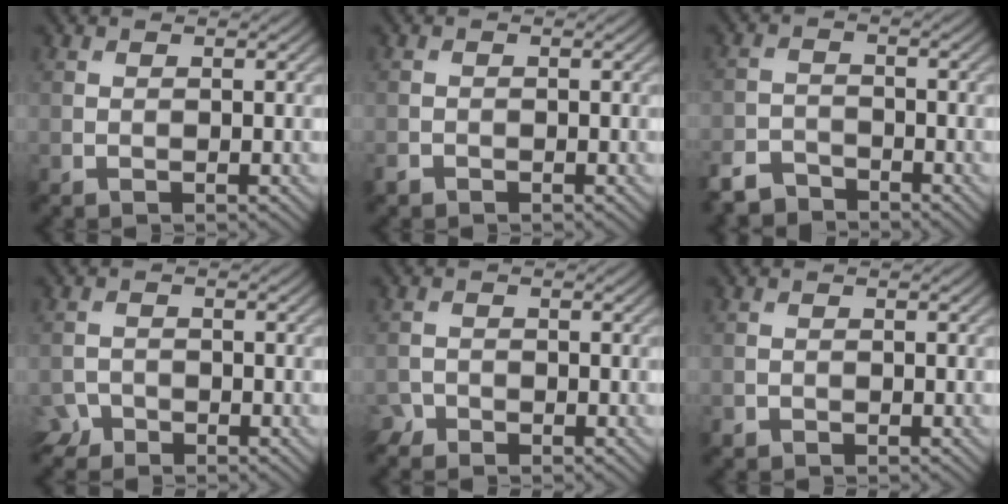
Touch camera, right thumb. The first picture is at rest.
{"total": 0.9, "force": [-0.7, 0.5, 0.1], "torque": [-0.004, -0.003, -0.016]}
{"total": 4.4, "force": [-4.0, 1.5, 1.0], "torque": [-0.019, -0.006, -0.087]}
{"total": 2.1, "force": [-1.7, 1.1, 0.3], "torque": [-0.006, -0.001, -0.042]}
{"total": 1.5, "force": [-1.3, 0.7, 0.0], "torque": [-0.001, 0.000, -0.032]}
{"total": 0.7, "force": [-0.5, 0.4, 0.0], "torque": [0.000, -0.004, -0.011]}